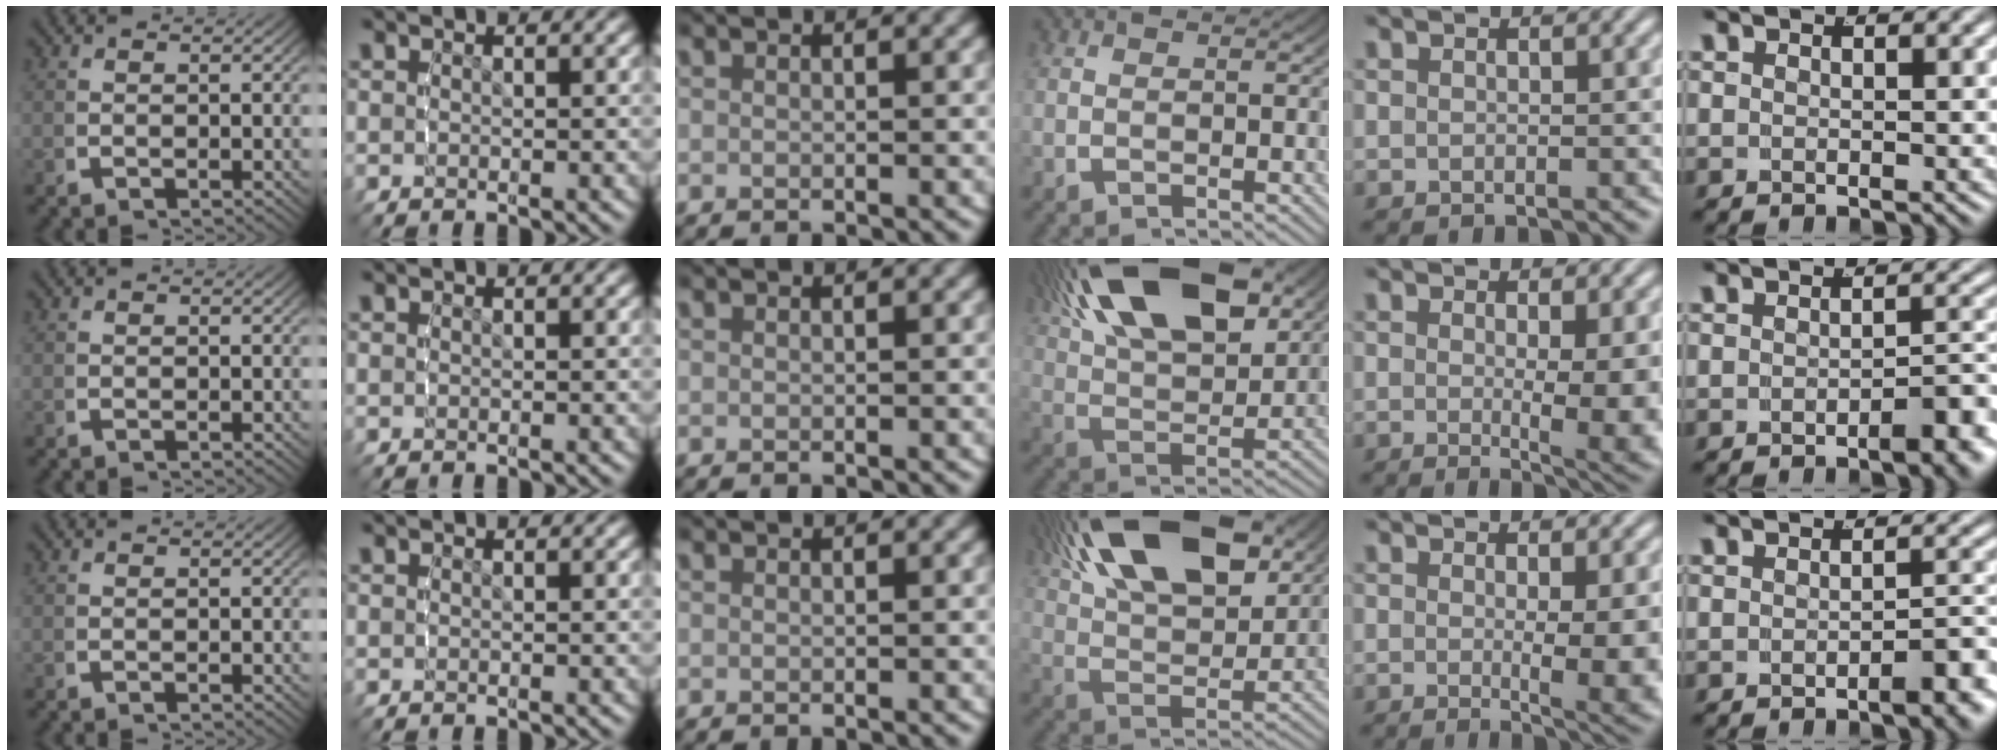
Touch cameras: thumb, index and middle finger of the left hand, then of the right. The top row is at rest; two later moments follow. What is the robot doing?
{"motion": "lift_and_place", "object": "screwdriver"}